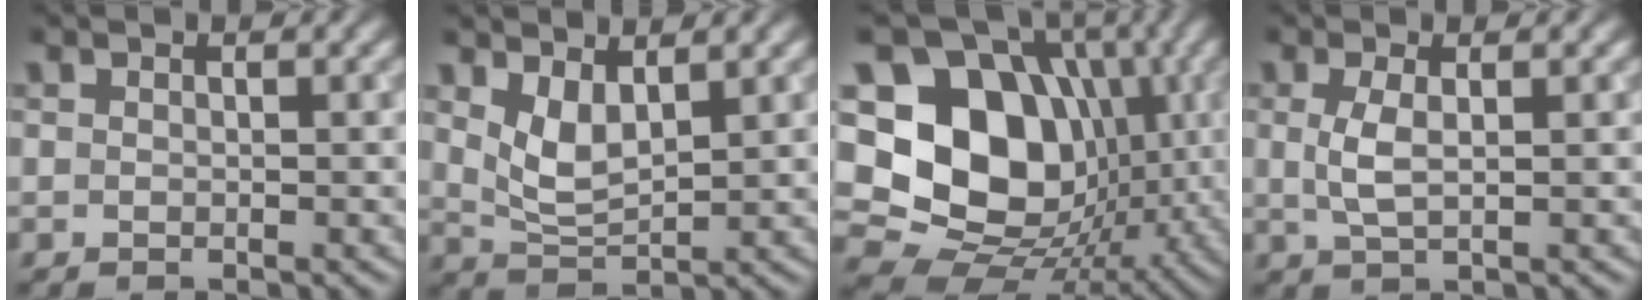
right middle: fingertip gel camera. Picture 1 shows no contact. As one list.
[{"total": 3.2, "force": [1.6, 1.3, 2.4], "torque": [-0.056, -0.007, 0.038]}, {"total": 16.7, "force": [1.6, 13.4, 9.8], "torque": [-0.174, 0.012, 0.019]}, {"total": 2.2, "force": [0.3, 0.6, 2.1], "torque": [-0.050, 0.001, 0.006]}]